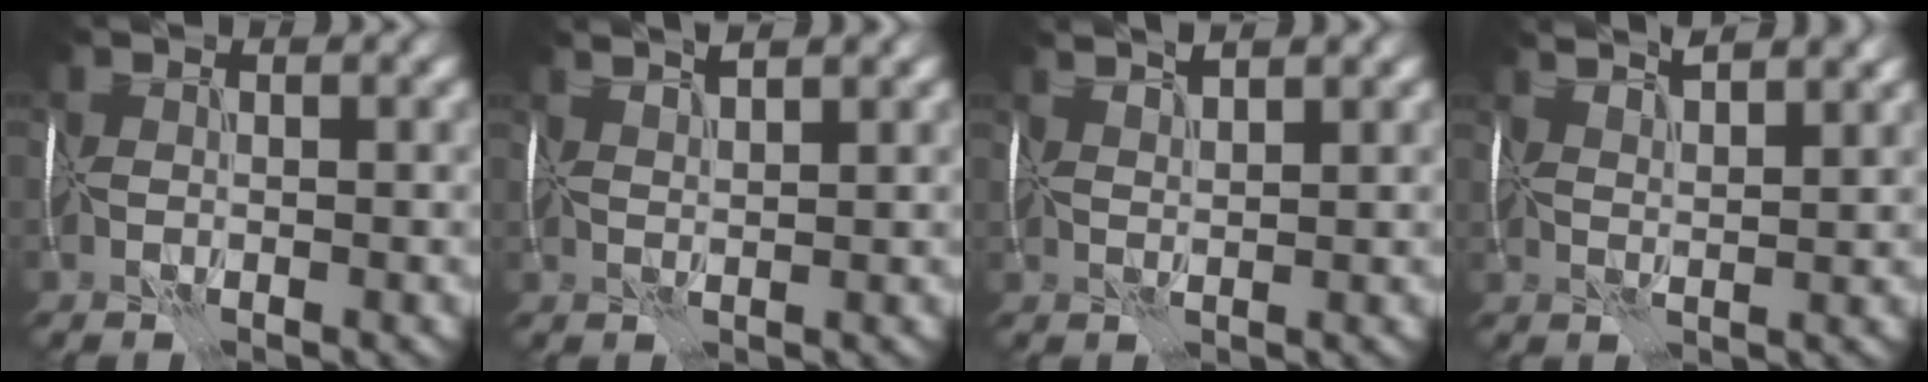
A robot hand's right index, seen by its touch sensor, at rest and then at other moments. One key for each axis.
{"total": 2.8, "fx": 2.5, "fy": 0.1, "fz": 1.2, "tx": -0.019, "ty": 0.017, "tz": 0.038}
{"total": 2.7, "fx": 2.5, "fy": -0.1, "fz": 1.0, "tx": -0.016, "ty": 0.013, "tz": 0.041}
{"total": 5.0, "fx": 4.4, "fy": 0.9, "fz": 2.3, "tx": -0.027, "ty": 0.029, "tz": 0.054}